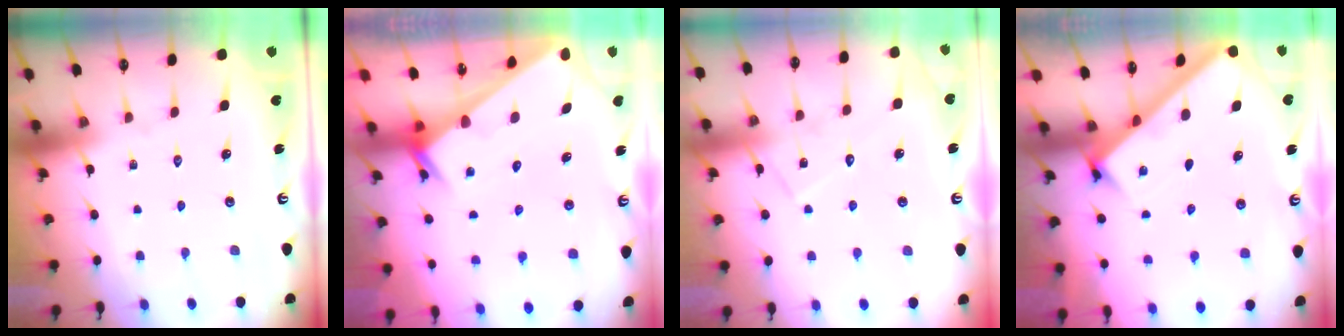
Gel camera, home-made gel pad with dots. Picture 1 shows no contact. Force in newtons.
{"total": 2.0, "press": 2.0, "slide": 0.1}
{"total": 9.3, "press": 9.3, "slide": 0.7}
{"total": 2.6, "press": 2.6, "slide": 0.3}